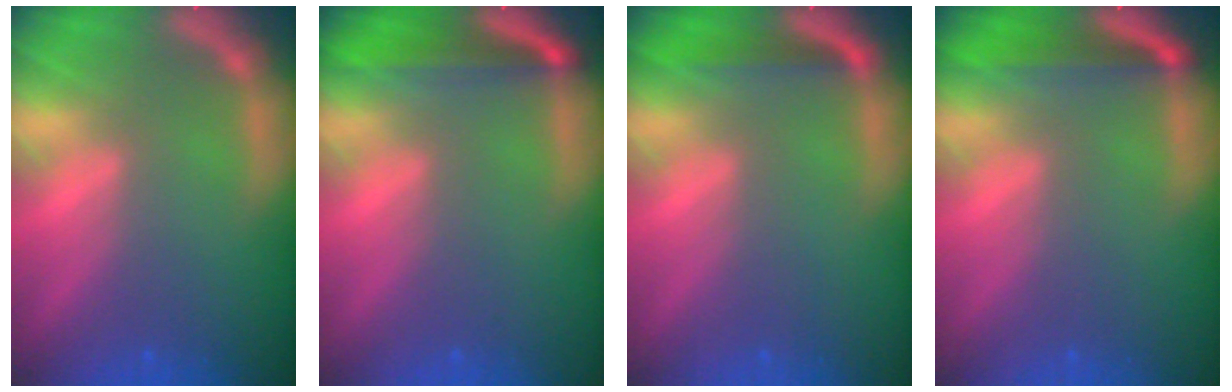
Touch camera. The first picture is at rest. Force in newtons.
{"total": 4.5}
{"total": 2.5}
{"total": 4.0}